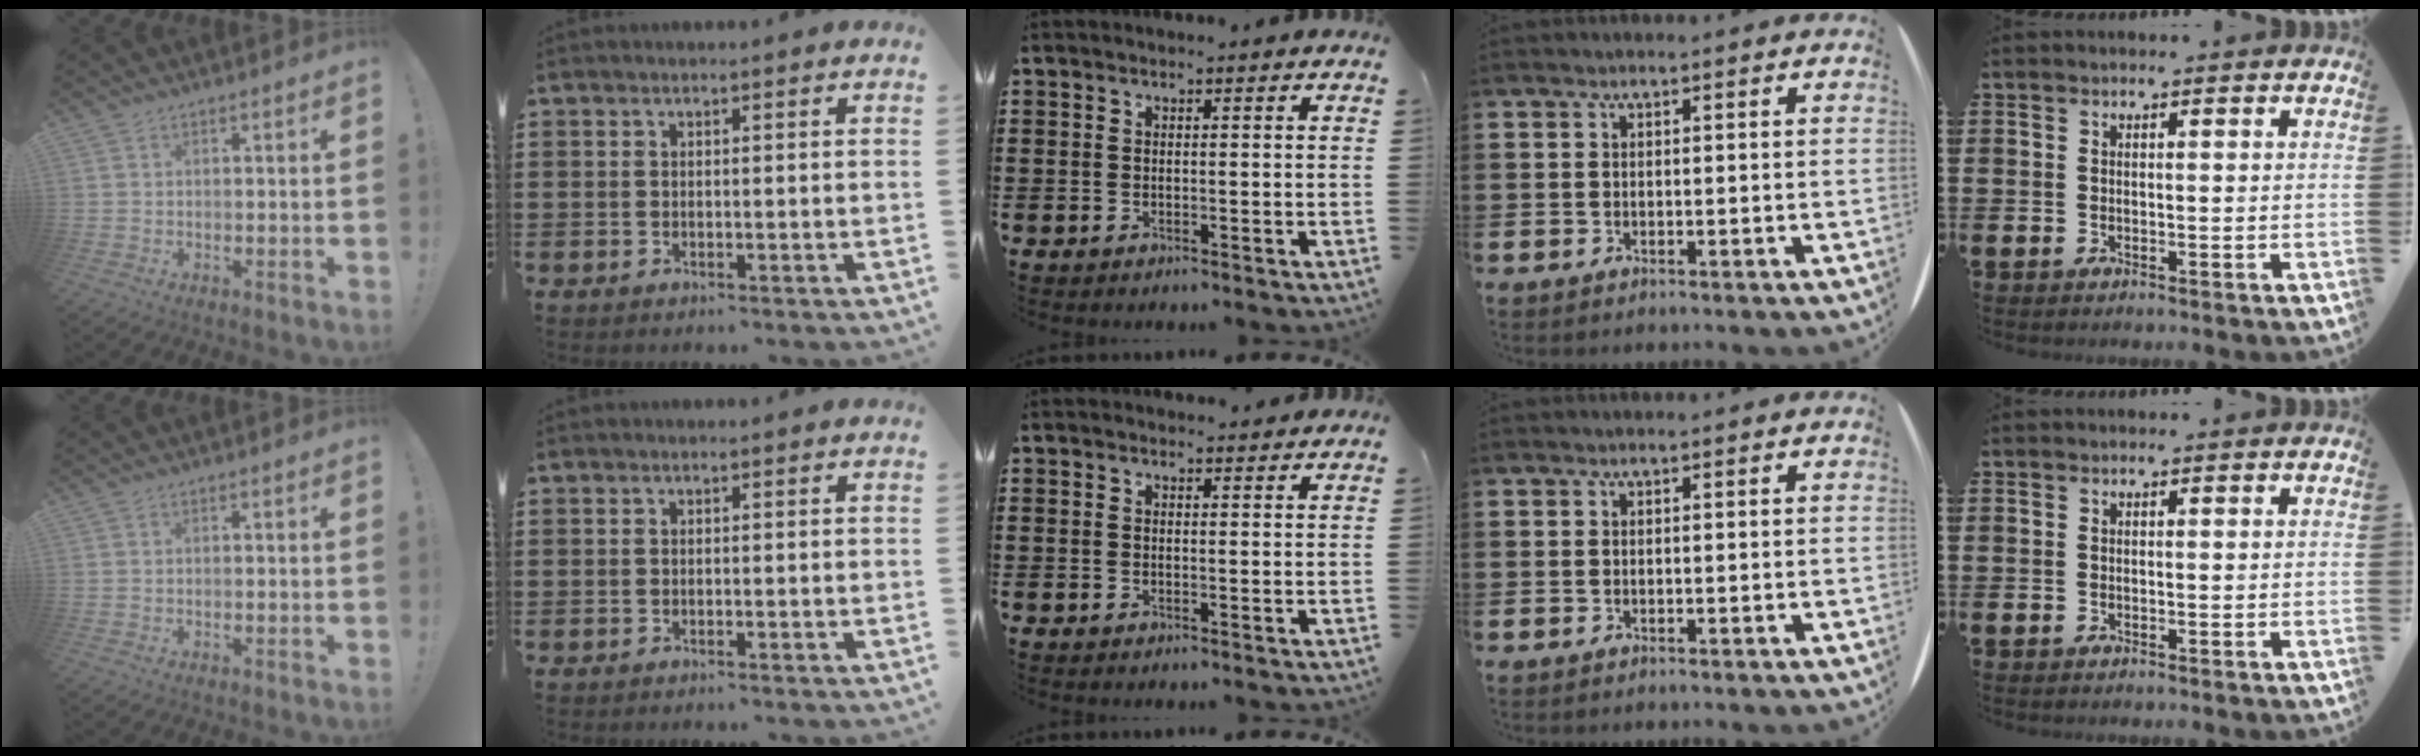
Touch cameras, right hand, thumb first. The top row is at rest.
{"middle": {"total": 1.2, "force": [1.2, 0.1, 0.1], "torque": [0.003, -0.002, 0.021]}}